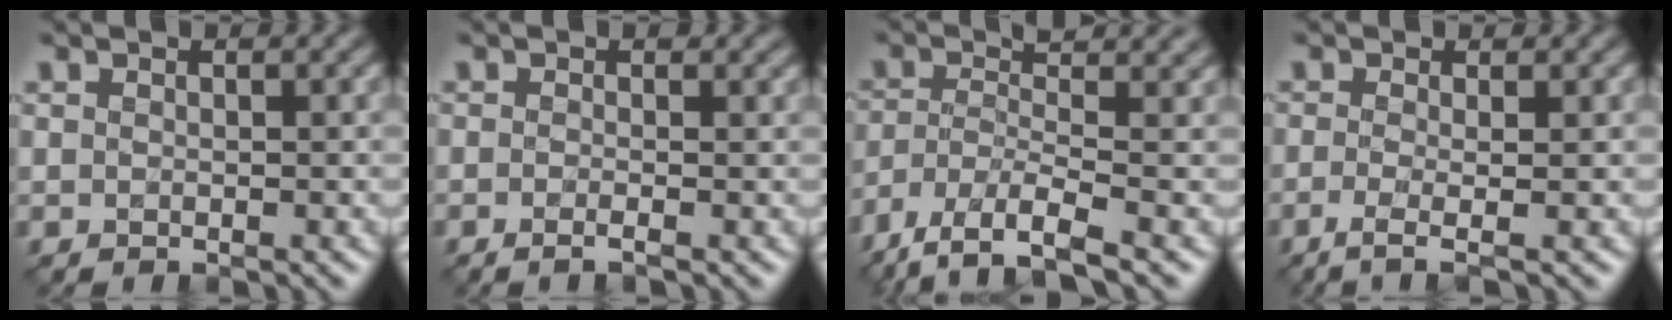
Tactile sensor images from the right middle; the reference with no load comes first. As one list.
[{"total": 1.4, "force": [-0.3, 0.5, 1.3], "torque": [-0.020, -0.005, -0.017]}, {"total": 7.0, "force": [-3.7, 2.0, 5.6], "torque": [-0.104, -0.002, -0.080]}, {"total": 2.8, "force": [-0.8, 0.9, 2.6], "torque": [-0.039, -0.010, -0.021]}]